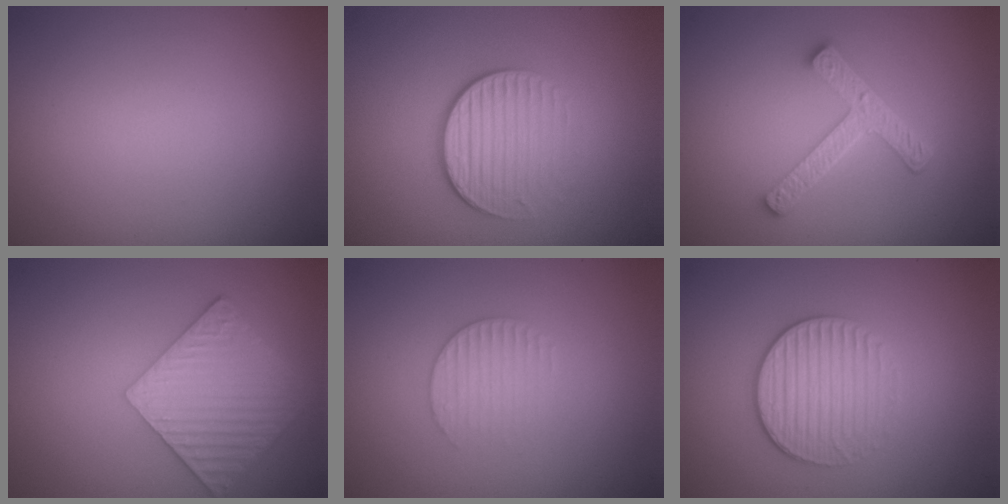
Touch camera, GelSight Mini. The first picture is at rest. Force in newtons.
{"total": 4.0, "press": 2.7, "slide": 3.0}
{"total": 4.3, "press": 3.3, "slide": 2.7}
{"total": 6.2, "press": 5.2, "slide": 3.4}
{"total": 1.9, "press": 1.9, "slide": 0.3}
{"total": 3.7, "press": 3.1, "slide": 2.0}